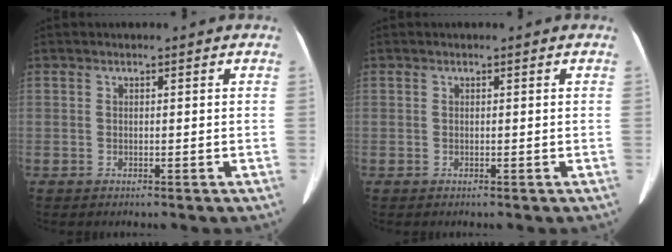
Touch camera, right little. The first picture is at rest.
{"total": 0.0}